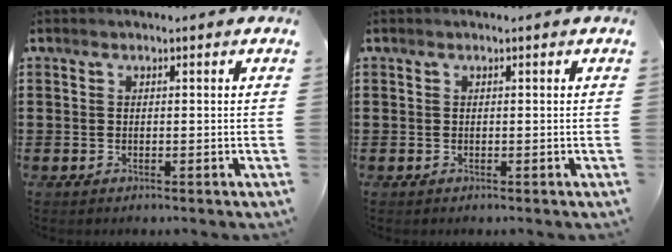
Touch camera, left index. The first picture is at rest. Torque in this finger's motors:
{"motor_torque": [-0.01, -0.01, 0.00, 0.00]}